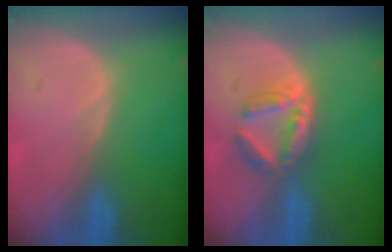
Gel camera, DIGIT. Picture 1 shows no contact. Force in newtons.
{"total": 5.3, "press": 5.2, "slide": 0.8}